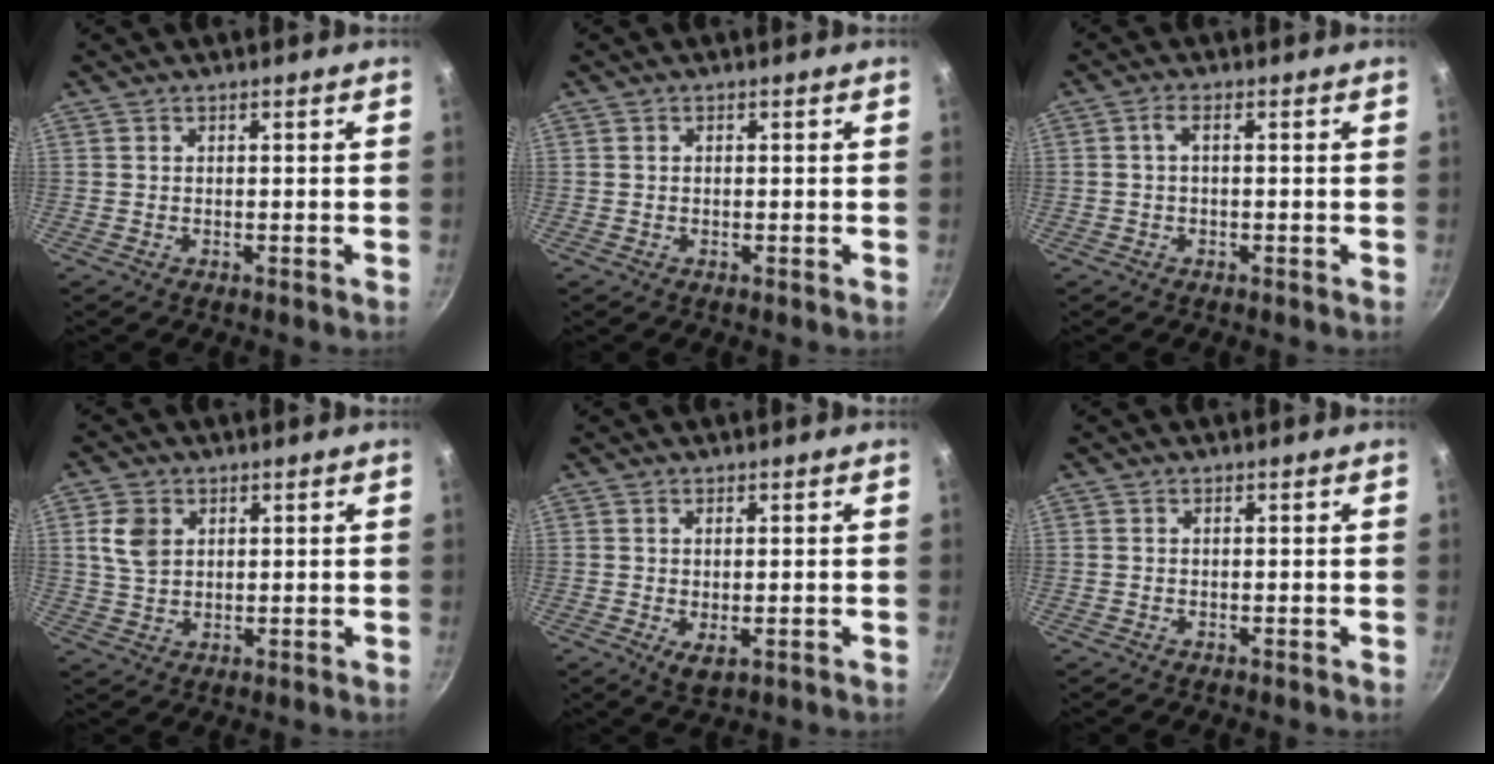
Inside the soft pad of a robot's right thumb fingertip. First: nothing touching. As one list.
[{"total": 0.7, "force": [0.0, 0.6, 0.4], "torque": [-0.005, 0.005, 0.000]}, {"total": 2.0, "force": [-0.1, 0.8, 1.9], "torque": [-0.047, 0.011, -0.002]}, {"total": 6.0, "force": [1.8, 4.4, 3.6], "torque": [-0.059, -0.002, 0.036]}, {"total": 3.1, "force": [-0.6, 1.4, 2.7], "torque": [-0.047, -0.014, -0.004]}, {"total": 0.0}]